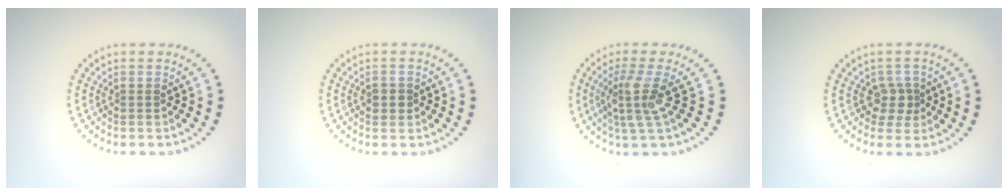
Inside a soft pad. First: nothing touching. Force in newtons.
{"total": 1.4, "press": 1.3, "slide": 0.4}
{"total": 3.2, "press": 2.4, "slide": 2.2}
{"total": 2.0, "press": 1.6, "slide": 1.2}